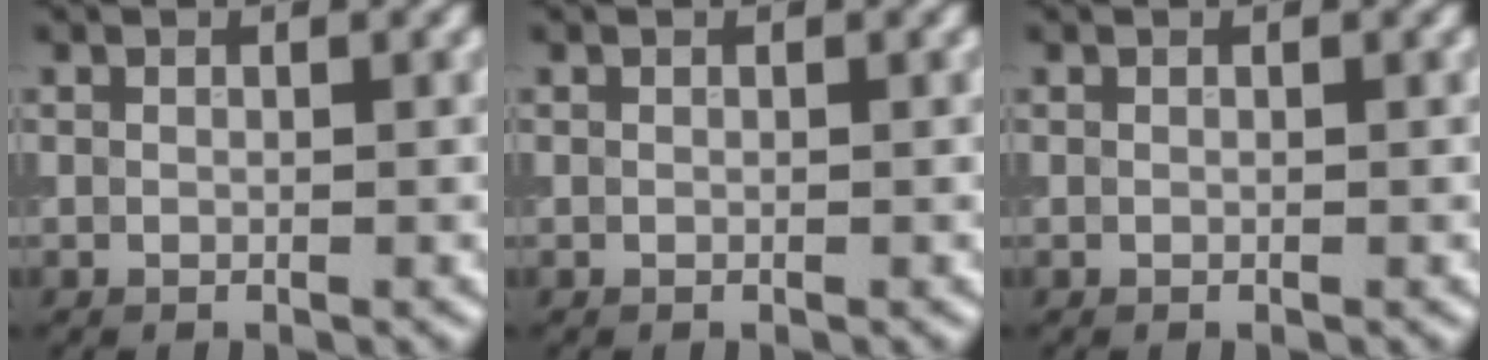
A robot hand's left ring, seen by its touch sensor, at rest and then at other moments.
{"total": 0.0}
{"total": 0.0}